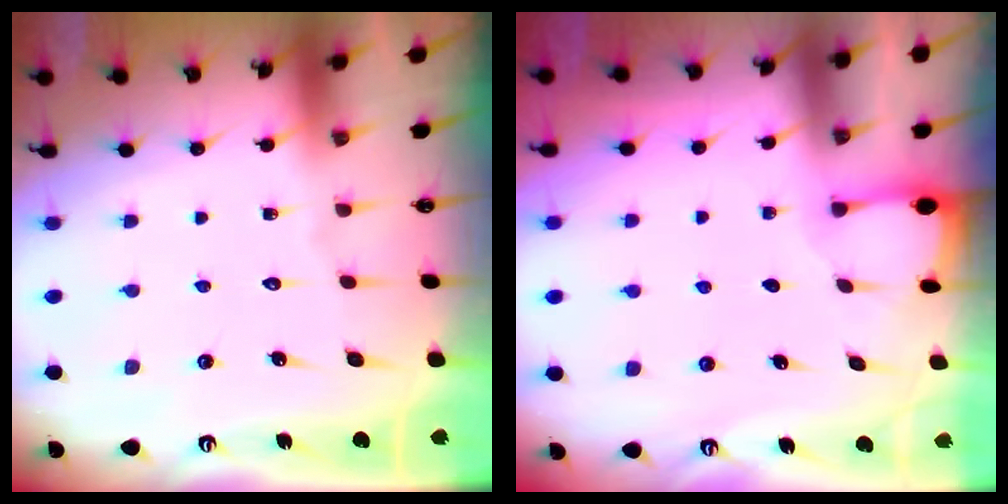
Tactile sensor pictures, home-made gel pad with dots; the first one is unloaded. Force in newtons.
{"total": 1.6, "press": 1.5, "slide": 0.3}